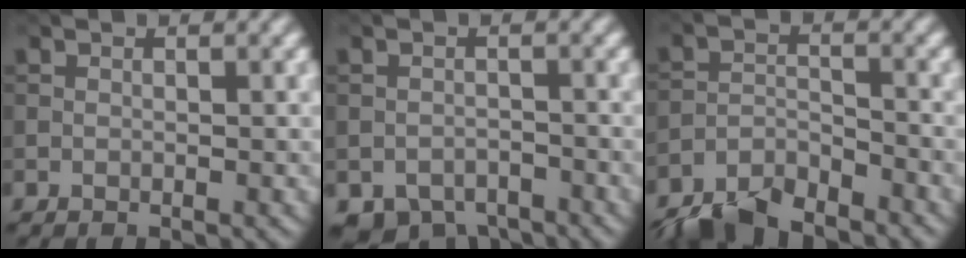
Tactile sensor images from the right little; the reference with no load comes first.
{"total": 3.9, "force": [-3.2, 2.1, 1.1], "torque": [-0.011, -0.014, -0.051]}
{"total": 6.1, "force": [-5.4, 1.6, 2.2], "torque": [-0.038, -0.010, -0.110]}